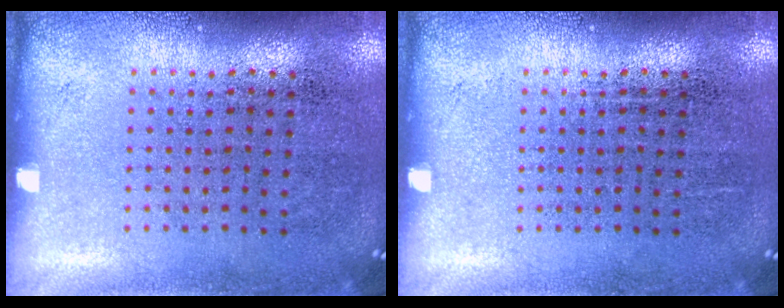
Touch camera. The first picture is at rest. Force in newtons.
{"total": 0.0}